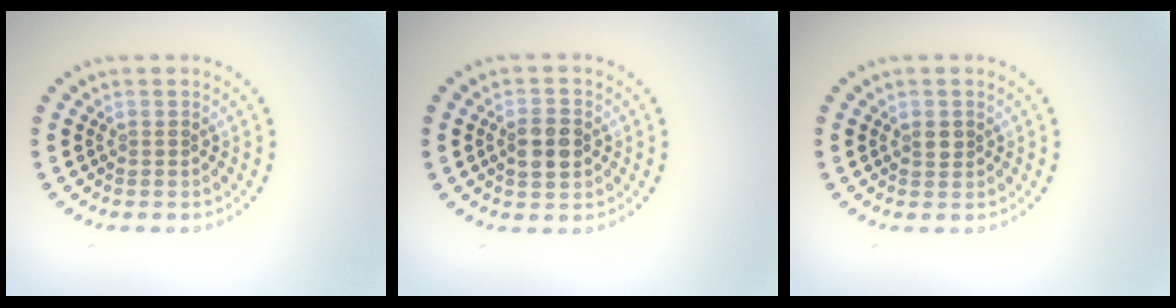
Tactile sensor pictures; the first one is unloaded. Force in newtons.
{"total": 3.0, "press": 3.0, "slide": 0.3}
{"total": 1.1, "press": 1.0, "slide": 0.4}